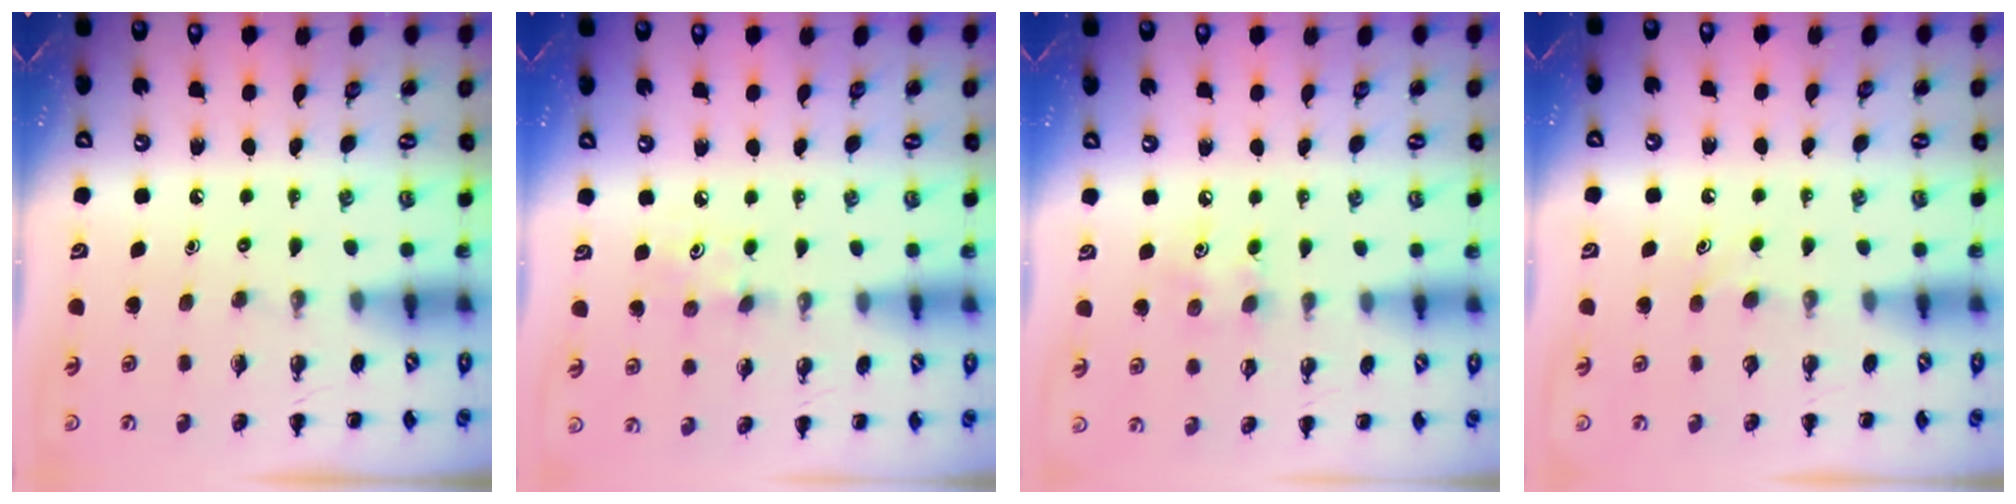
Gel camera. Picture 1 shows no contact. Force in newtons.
{"total": 5.4, "press": 5.2, "slide": 1.7}
{"total": 4.6, "press": 4.6, "slide": 0.9}
{"total": 3.6, "press": 3.4, "slide": 1.2}